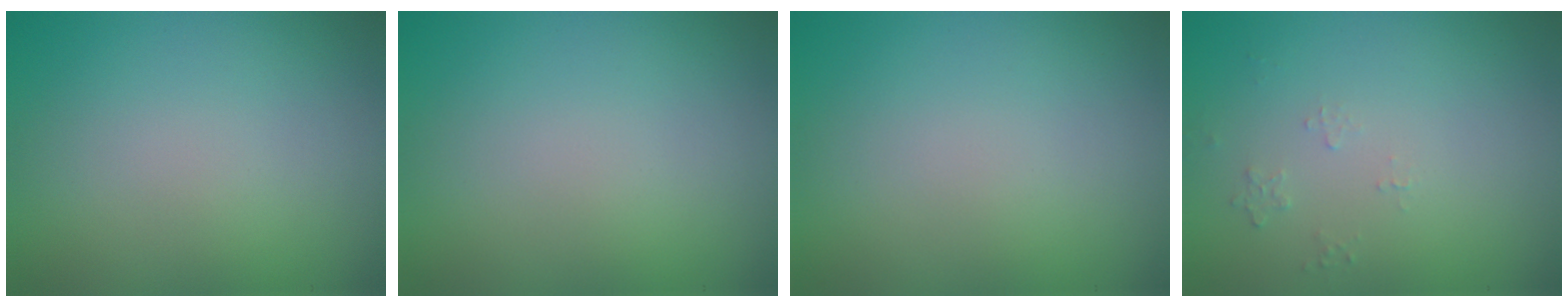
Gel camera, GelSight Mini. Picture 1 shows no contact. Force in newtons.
{"total": 0.0}
{"total": 0.0}
{"total": 0.6, "press": 0.4, "slide": 0.5}